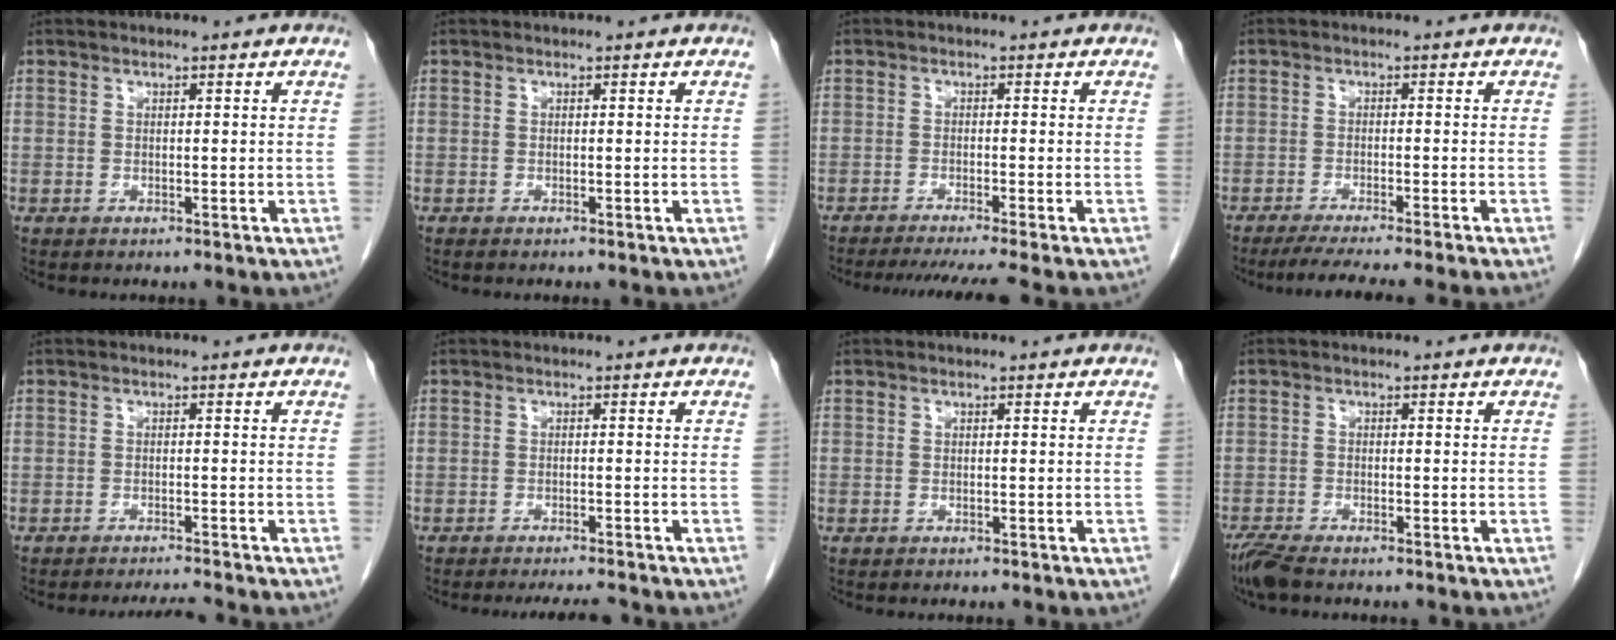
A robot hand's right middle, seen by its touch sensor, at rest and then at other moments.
{"total": 0.0}
{"total": 7.8, "force": [-6.7, -1.4, 3.9], "torque": [-0.042, -0.019, -0.101]}
{"total": 8.0, "force": [-6.8, -1.3, 4.1], "torque": [-0.039, -0.021, -0.104]}
{"total": 3.0, "force": [-2.8, -1.0, 0.4], "torque": [-0.010, -0.012, -0.042]}
{"total": 4.8, "force": [-4.4, 0.2, 1.8], "torque": [-0.021, -0.011, -0.062]}
{"total": 0.5, "force": [-0.5, 0.1, 0.2], "torque": [-0.005, -0.001, -0.008]}
{"total": 3.7, "force": [-3.1, 0.6, 2.0], "torque": [-0.048, -0.013, -0.058]}